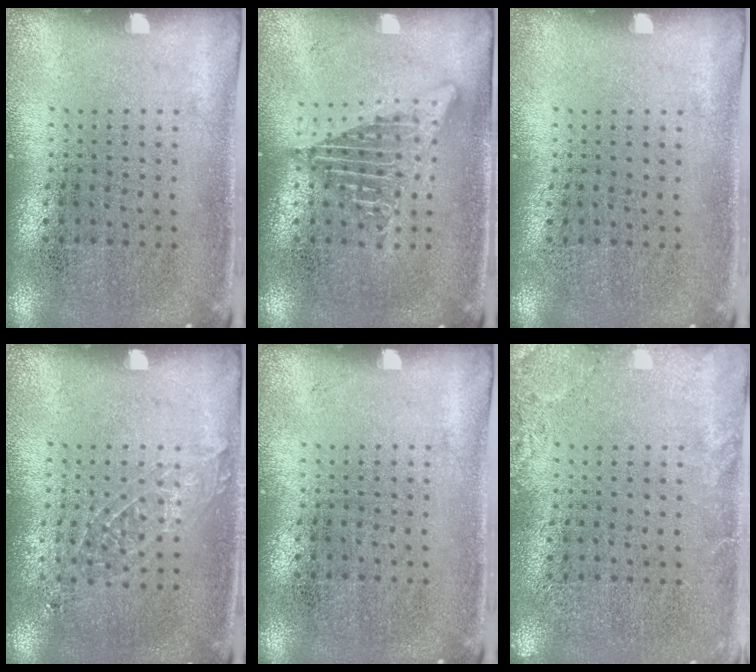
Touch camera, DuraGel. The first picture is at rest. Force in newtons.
{"total": 2.6, "press": 2.6, "slide": 0.3}
{"total": 0.0}
{"total": 0.9, "press": 0.9, "slide": 0.2}
{"total": 0.0}
{"total": 2.0, "press": 2.0, "slide": 0.3}